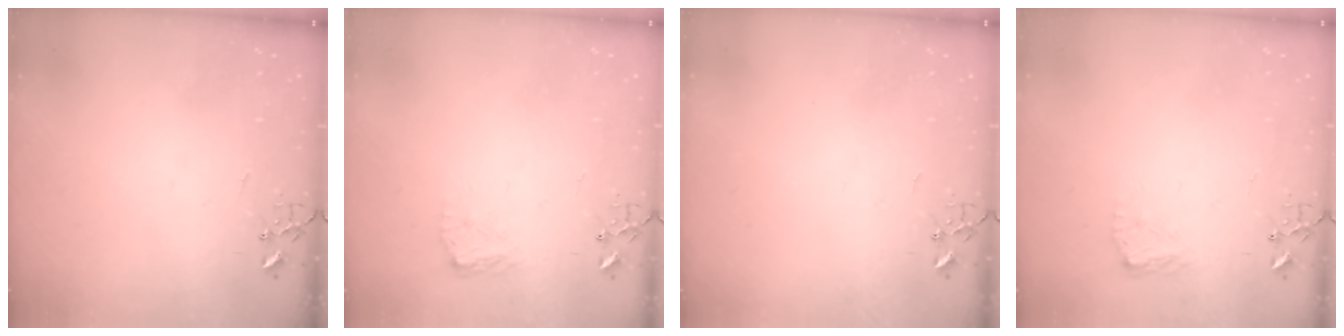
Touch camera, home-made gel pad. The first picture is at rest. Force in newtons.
{"total": 7.9, "press": 7.9, "slide": 0.3}
{"total": 0.0}
{"total": 7.9, "press": 7.9, "slide": 0.3}